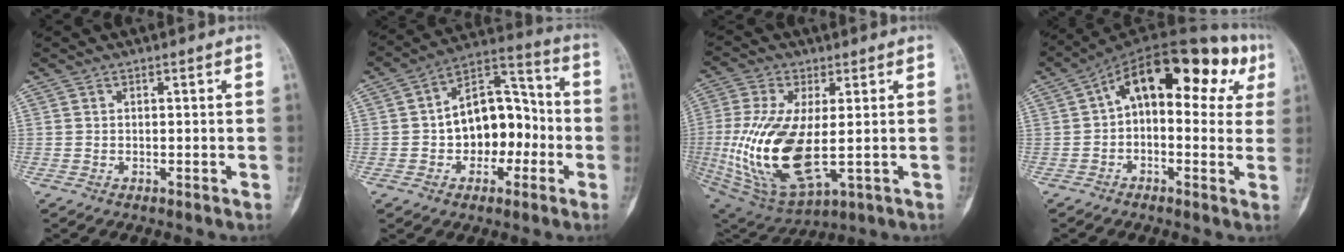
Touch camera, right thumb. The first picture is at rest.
{"total": 14.6, "force": [-2.2, 9.8, 10.6], "torque": [-0.114, 0.050, -0.042]}
{"total": 19.2, "force": [-1.2, 8.5, 17.1], "torque": [-0.368, -0.019, 0.001]}
{"total": 19.0, "force": [5.0, 10.3, 15.2], "torque": [-0.169, 0.047, 0.058]}